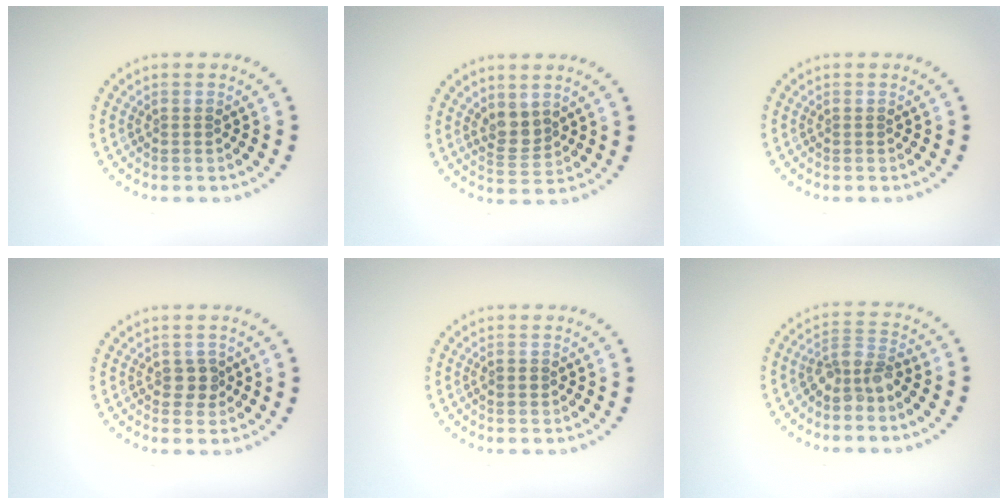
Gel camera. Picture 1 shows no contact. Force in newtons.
{"total": 2.4, "press": 2.0, "slide": 1.2}
{"total": 0.0}
{"total": 1.4, "press": 1.3, "slide": 0.4}
{"total": 0.9, "press": 0.9, "slide": 0.0}
{"total": 3.1, "press": 2.2, "slide": 2.2}